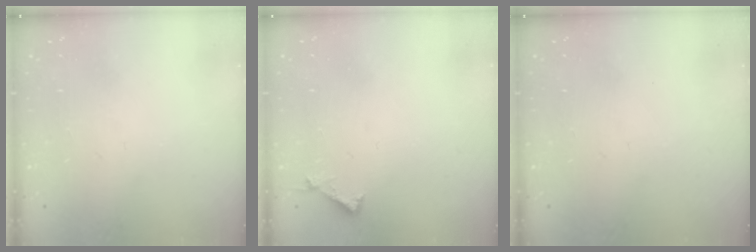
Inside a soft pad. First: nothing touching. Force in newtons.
{"total": 3.1, "press": 3.1, "slide": 0.3}
{"total": 0.0}